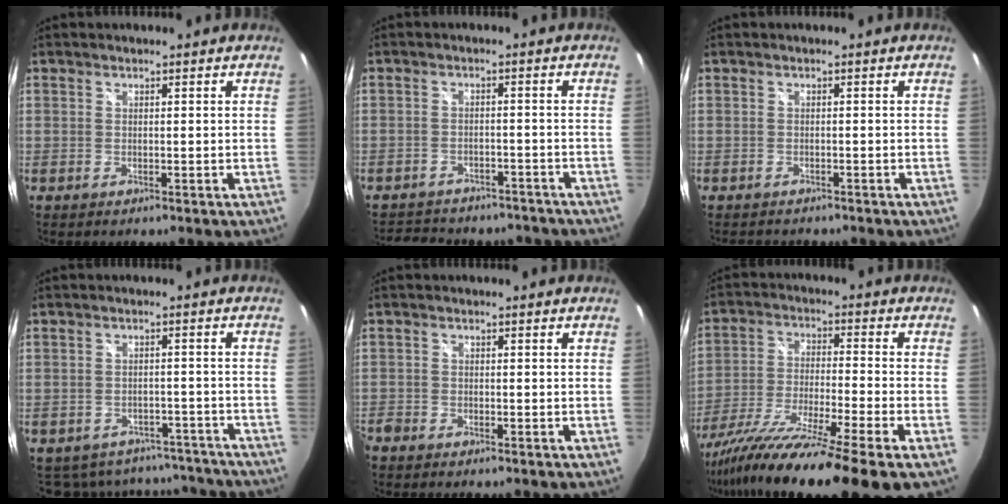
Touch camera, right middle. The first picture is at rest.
{"total": 13.7, "force": [-11.6, 5.6, 4.7], "torque": [-0.103, 0.006, -0.147]}
{"total": 2.4, "force": [-2.2, 0.8, 0.6], "torque": [-0.012, -0.007, -0.033]}
{"total": 14.0, "force": [-12.1, 6.4, 3.1], "torque": [-0.069, 0.027, -0.143]}
{"total": 2.6, "force": [-2.3, 1.0, 0.5], "torque": [-0.022, -0.009, -0.045]}
{"total": 20.7, "force": [-15.8, -1.0, 13.3], "torque": [-0.243, -0.070, -0.271]}